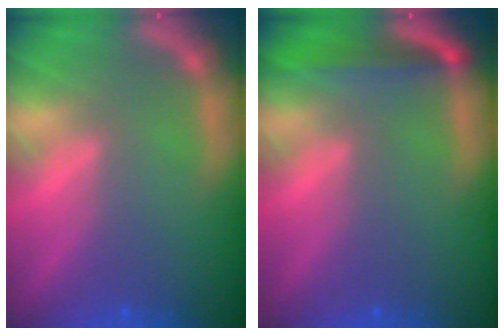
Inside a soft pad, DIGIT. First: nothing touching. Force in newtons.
{"total": 3.4}